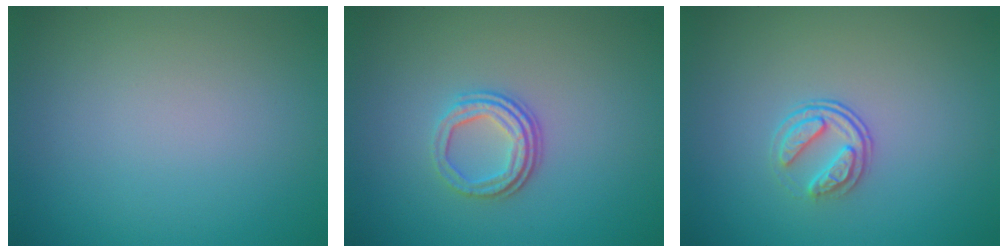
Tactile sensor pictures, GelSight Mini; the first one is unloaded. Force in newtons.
{"total": 3.2, "press": 2.4, "slide": 2.1}
{"total": 2.3, "press": 1.7, "slide": 1.6}